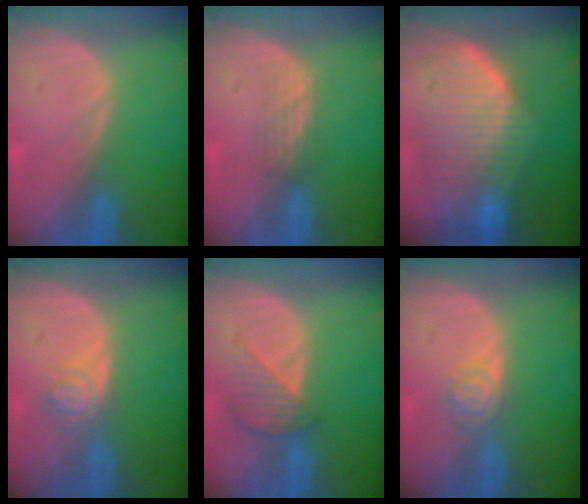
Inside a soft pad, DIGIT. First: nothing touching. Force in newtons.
{"total": 2.4, "press": 2.4, "slide": 0.5}
{"total": 9.7, "press": 9.1, "slide": 3.4}
{"total": 4.2, "press": 3.6, "slide": 2.1}
{"total": 4.6, "press": 4.2, "slide": 1.8}
{"total": 3.9, "press": 3.4, "slide": 1.9}